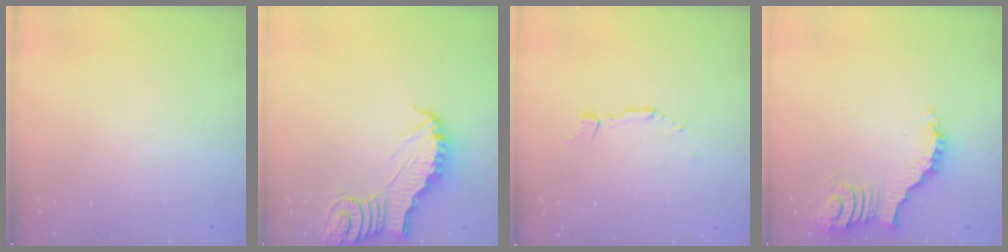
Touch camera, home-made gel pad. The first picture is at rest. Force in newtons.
{"total": 3.0, "press": 3.0, "slide": 0.3}
{"total": 3.8, "press": 3.8, "slide": 0.4}
{"total": 4.0, "press": 3.9, "slide": 0.6}